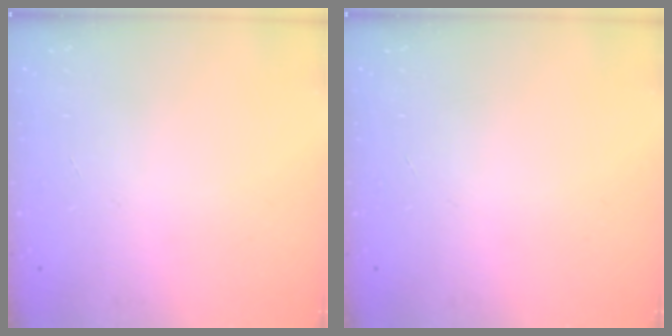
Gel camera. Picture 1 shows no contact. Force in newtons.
{"total": 0.0}